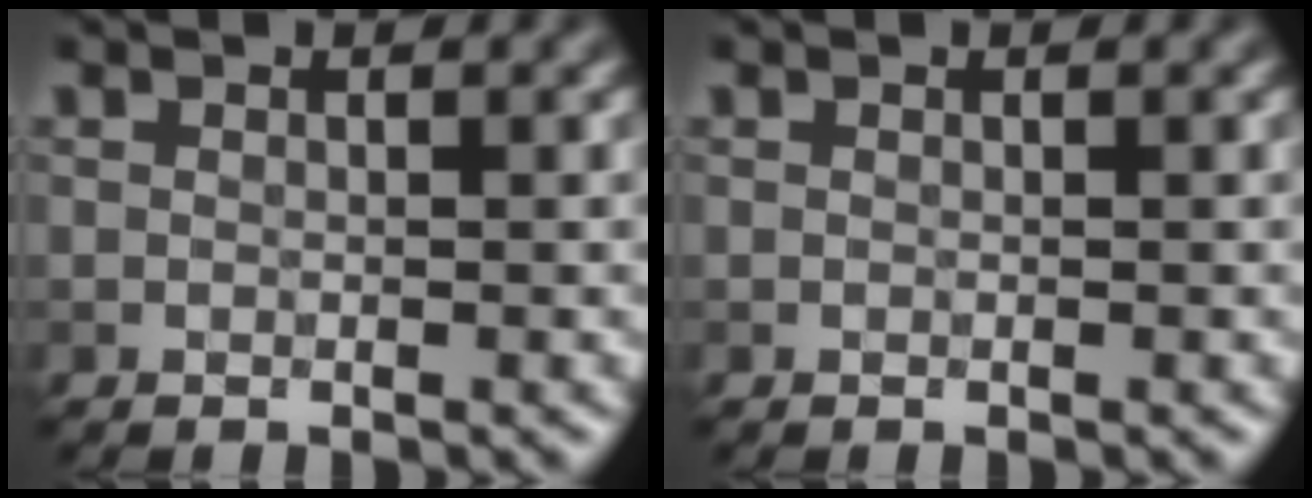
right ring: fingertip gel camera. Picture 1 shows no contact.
{"total": 0.0}